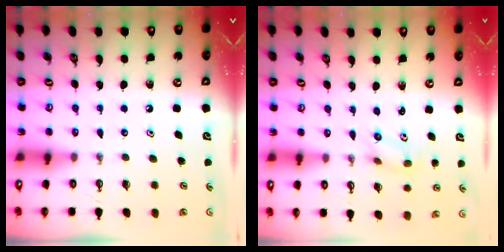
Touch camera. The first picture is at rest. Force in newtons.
{"total": 2.9, "press": 2.7, "slide": 1.2}